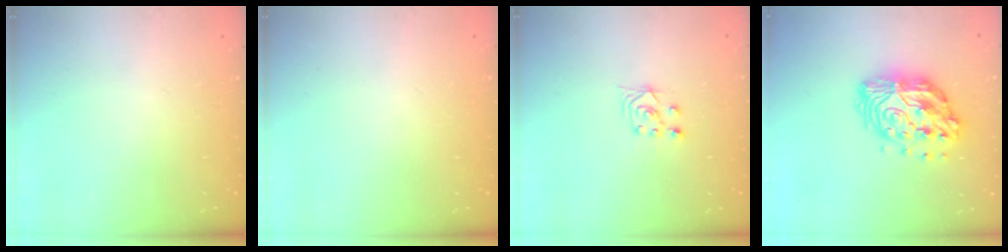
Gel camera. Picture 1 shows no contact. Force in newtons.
{"total": 0.0}
{"total": 3.0, "press": 2.8, "slide": 0.9}
{"total": 15.1, "press": 15.0, "slide": 1.1}